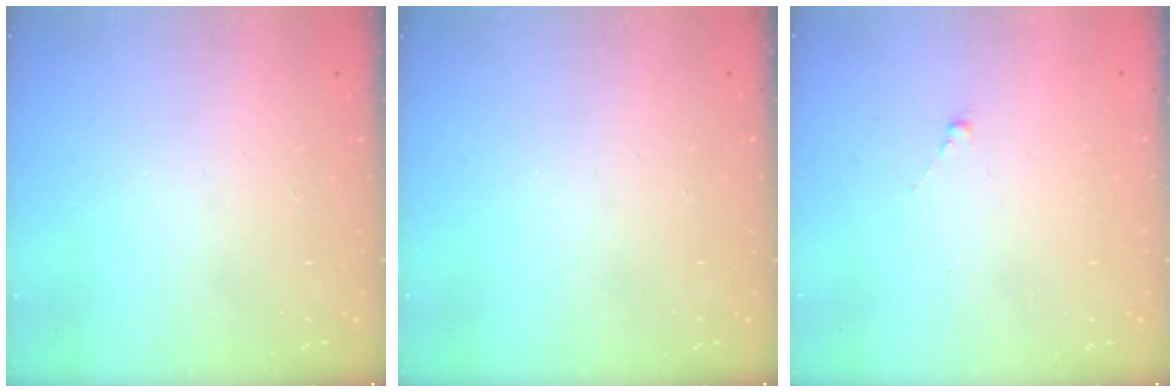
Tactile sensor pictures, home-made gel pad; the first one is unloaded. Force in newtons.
{"total": 0.0}
{"total": 0.0}